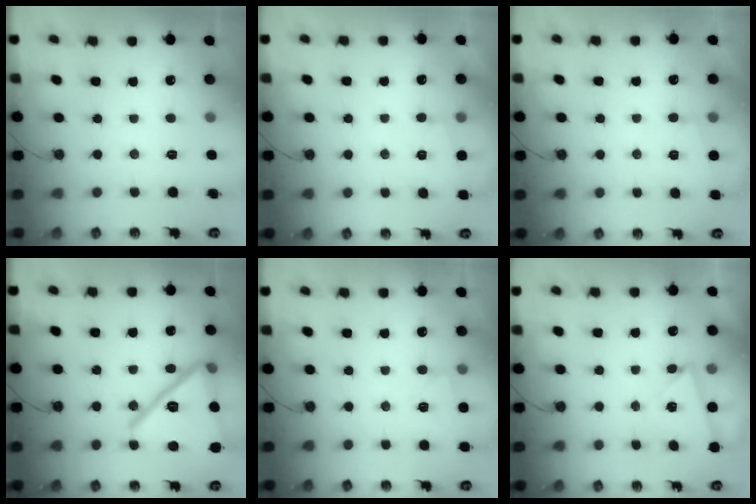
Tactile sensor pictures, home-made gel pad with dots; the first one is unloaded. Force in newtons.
{"total": 1.7, "press": 1.7, "slide": 0.5}
{"total": 1.7, "press": 1.7, "slide": 0.5}
{"total": 25.4, "press": 22.9, "slide": 11.1}
{"total": 4.3, "press": 4.1, "slide": 1.3}
{"total": 2.7, "press": 2.0, "slide": 1.7}